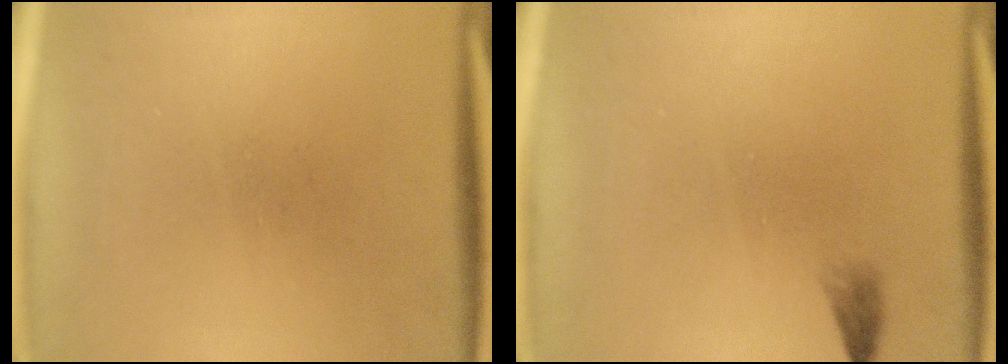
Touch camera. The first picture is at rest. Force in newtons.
{"total": 1.1}